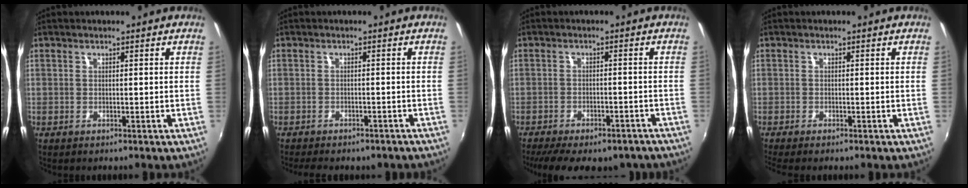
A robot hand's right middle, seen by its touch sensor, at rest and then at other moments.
{"total": 7.5, "force": [-6.3, 2.6, 3.2], "torque": [-0.073, -0.018, -0.082]}
{"total": 16.2, "force": [-12.9, 6.0, 7.8], "torque": [-0.165, -0.028, -0.166]}
{"total": 2.3, "force": [-2.0, 0.2, 1.2], "torque": [-0.026, -0.015, -0.034]}